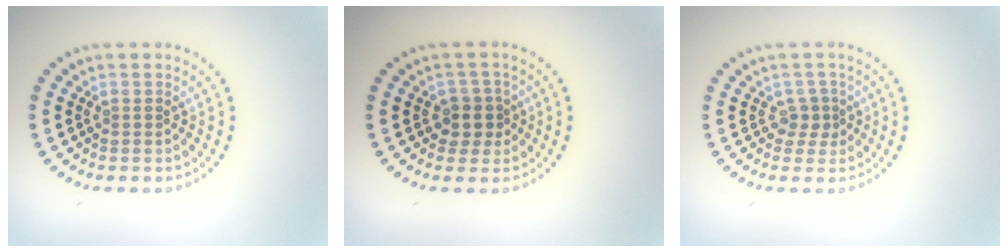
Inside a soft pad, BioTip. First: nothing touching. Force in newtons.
{"total": 2.2, "press": 1.8, "slide": 1.2}
{"total": 1.6, "press": 1.2, "slide": 1.1}